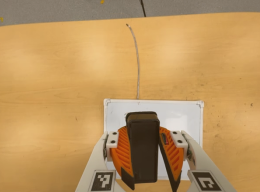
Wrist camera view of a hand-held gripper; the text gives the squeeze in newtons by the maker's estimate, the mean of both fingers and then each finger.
{"total": 9.5, "left": 9.8, "right": 9.3}